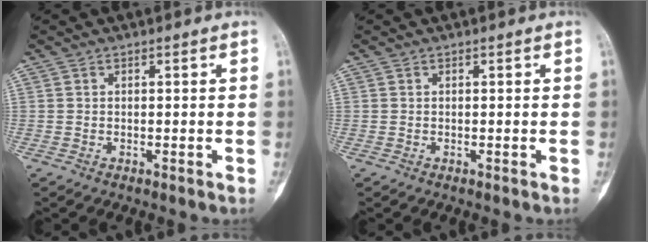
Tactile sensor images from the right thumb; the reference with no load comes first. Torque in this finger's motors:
{"motor_torque": [0.08, 0.06, 0.00, 0.00, 0.02]}